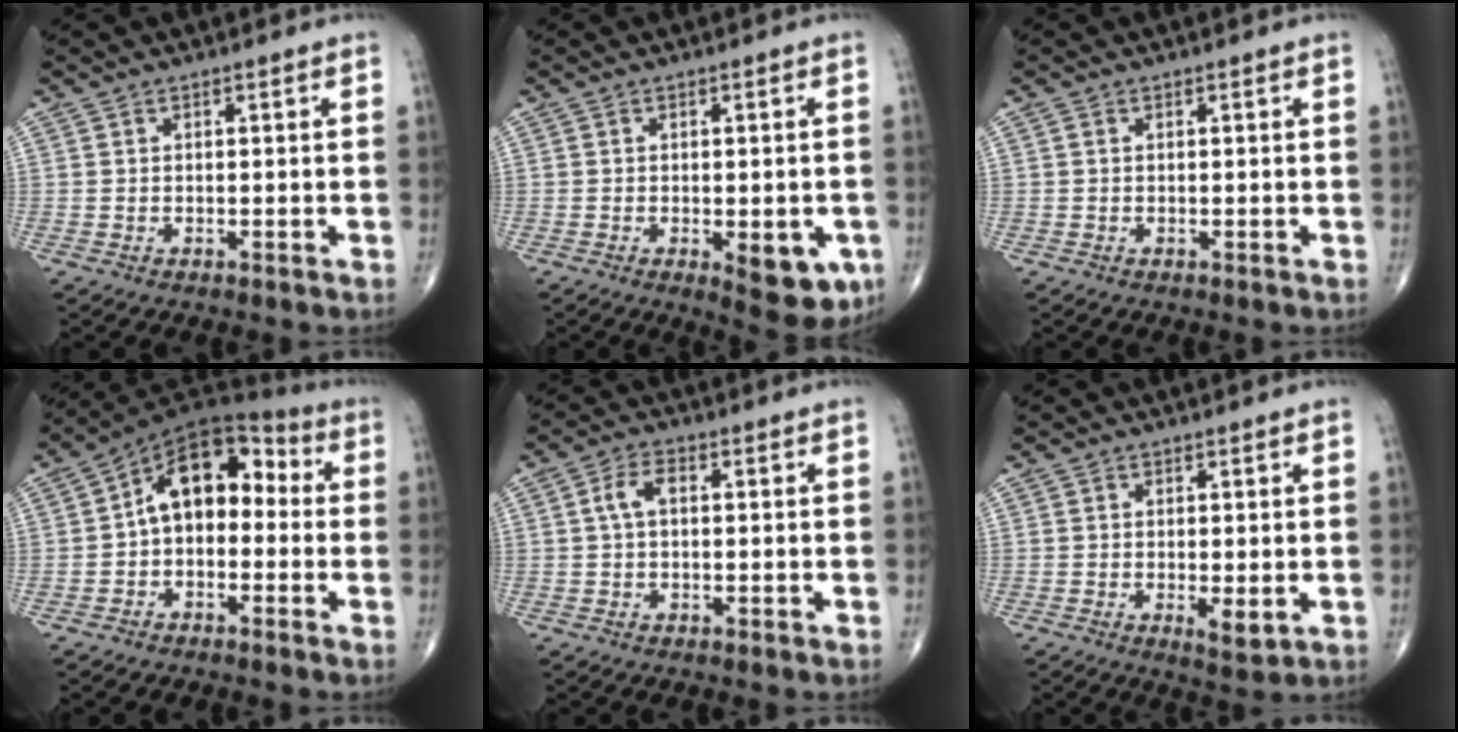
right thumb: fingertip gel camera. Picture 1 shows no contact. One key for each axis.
{"total": 8.9, "fx": -2.8, "fy": 3.7, "fz": 7.6, "tx": -0.072, "ty": -0.011, "tz": -0.026}
{"total": 0.0}
{"total": 12.9, "fx": 0.1, "fy": 8.3, "fz": 9.8, "tx": -0.116, "ty": 0.049, "tz": -0.018}
{"total": 3.8, "fx": 0.5, "fy": 2.1, "fz": 3.2, "tx": -0.064, "ty": 0.012, "tz": 0.006}
{"total": 3.2, "fx": -0.5, "fy": 1.1, "fz": 3.0, "tx": -0.048, "ty": -0.012, "tz": -0.006}